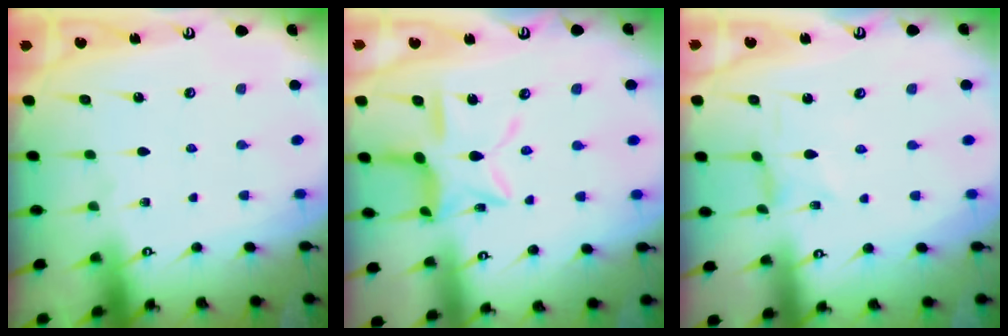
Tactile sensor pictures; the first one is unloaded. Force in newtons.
{"total": 11.3, "press": 11.3, "slide": 0.9}
{"total": 0.0}